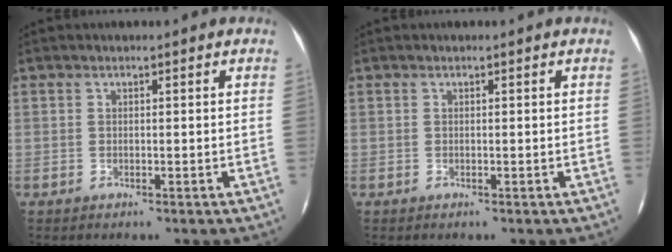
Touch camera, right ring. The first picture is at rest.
{"total": 0.0}